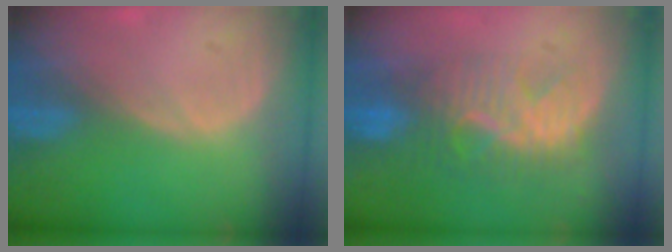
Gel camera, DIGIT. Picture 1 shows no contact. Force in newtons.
{"total": 8.4, "press": 8.0, "slide": 2.4}